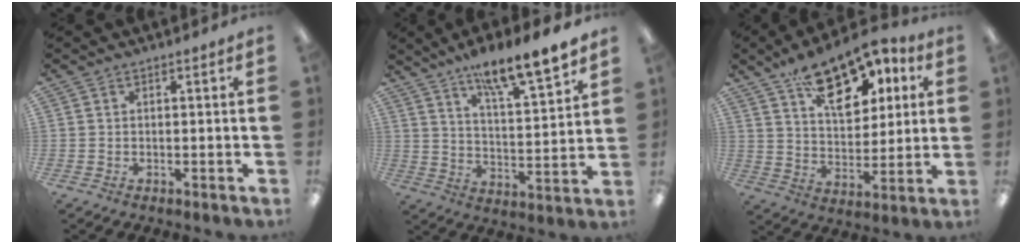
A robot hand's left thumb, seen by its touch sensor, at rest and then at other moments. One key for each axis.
{"total": 12.9, "fx": 10.9, "fy": 2.0, "fz": 6.6, "tx": -0.103, "ty": -0.074, "tz": 0.184}
{"total": 17.6, "fx": 11.5, "fy": 9.2, "fz": 9.7, "tx": -0.148, "ty": -0.053, "tz": 0.201}